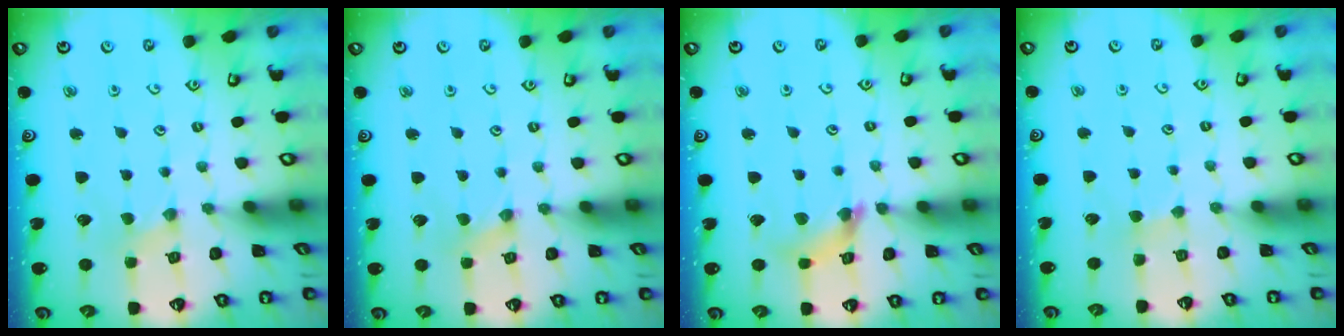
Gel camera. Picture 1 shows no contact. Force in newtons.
{"total": 0.5, "press": 0.5, "slide": 0.1}
{"total": 6.2, "press": 6.2, "slide": 0.8}
{"total": 2.2, "press": 2.2, "slide": 0.4}